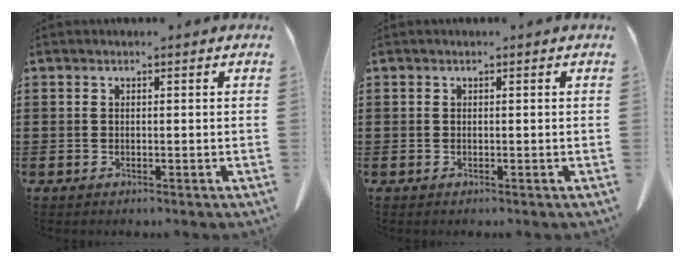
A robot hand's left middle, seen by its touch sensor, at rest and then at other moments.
{"total": 0.0}